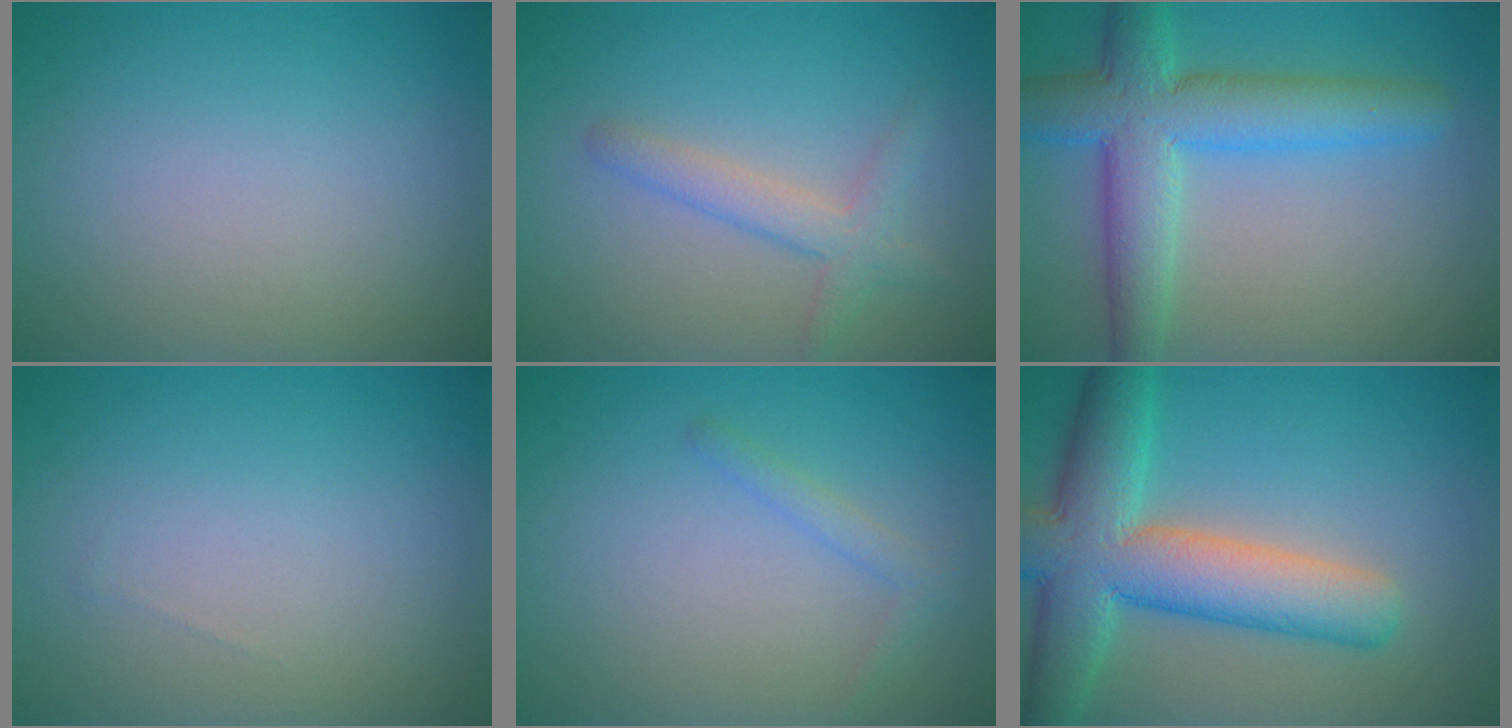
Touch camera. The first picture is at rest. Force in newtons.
{"total": 2.7, "press": 2.6, "slide": 0.1}
{"total": 7.3, "press": 7.3, "slide": 0.3}
{"total": 0.0}
{"total": 1.2, "press": 1.2, "slide": 0.1}
{"total": 9.5, "press": 9.4, "slide": 0.6}